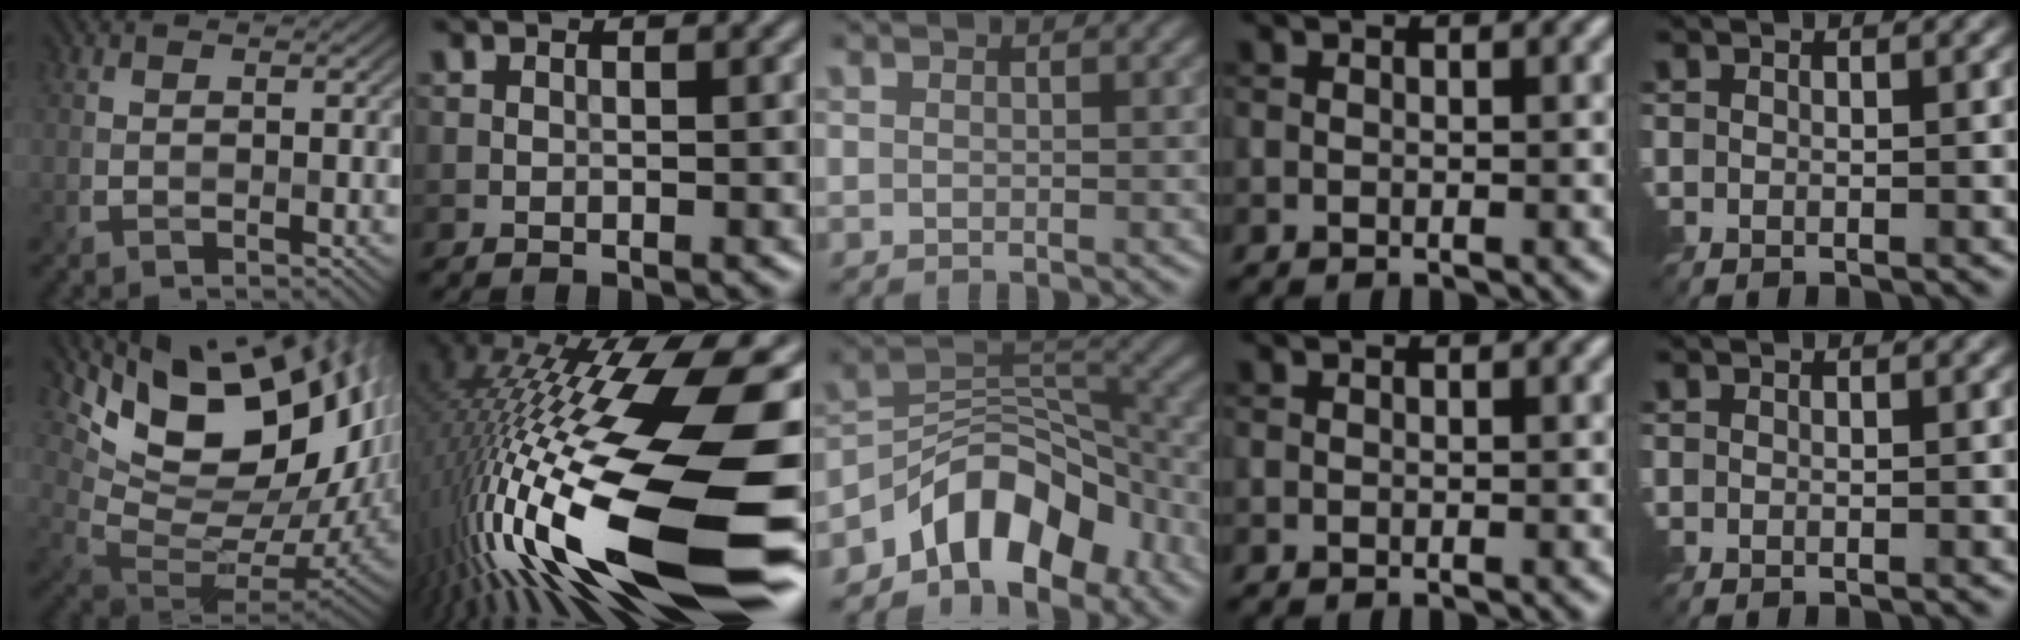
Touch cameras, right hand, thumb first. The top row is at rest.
{"thumb": {"total": 17.4, "force": [5.5, 9.4, 13.6], "torque": [-0.240, 0.000, 0.115]}, "index": {"total": 20.3, "force": [-3.9, 5.1, 19.3], "torque": [-0.360, -0.004, -0.075]}, "middle": {"total": 8.1, "force": [-5.5, 4.2, 4.3], "torque": [-0.038, 0.009, -0.101]}}